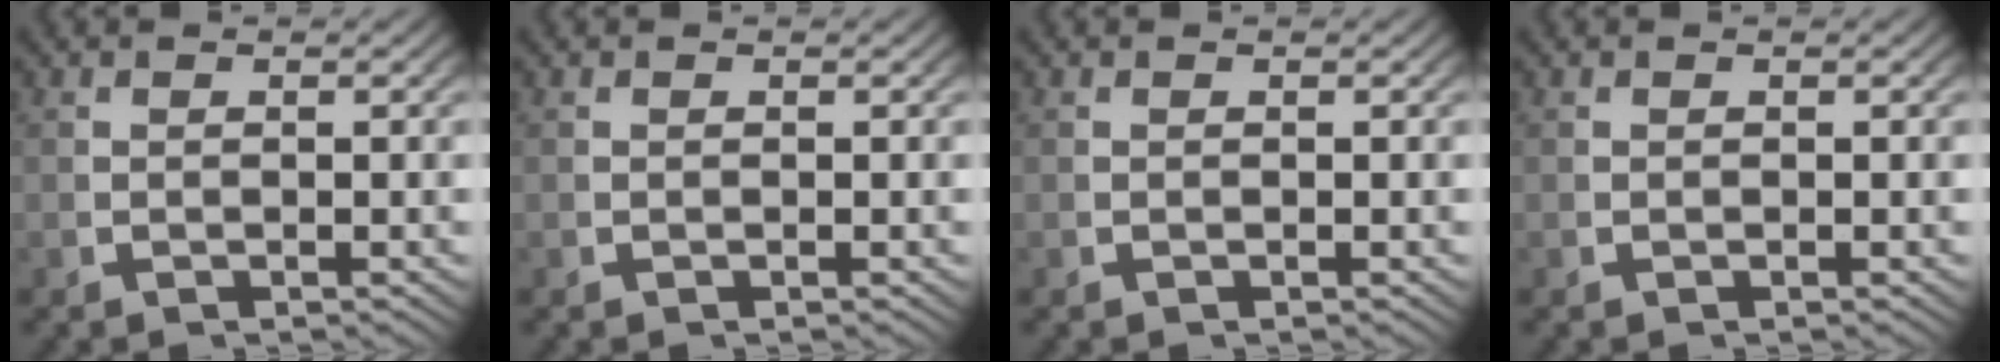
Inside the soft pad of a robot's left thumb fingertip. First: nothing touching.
{"total": 0.0}
{"total": 0.0}
{"total": 0.0}